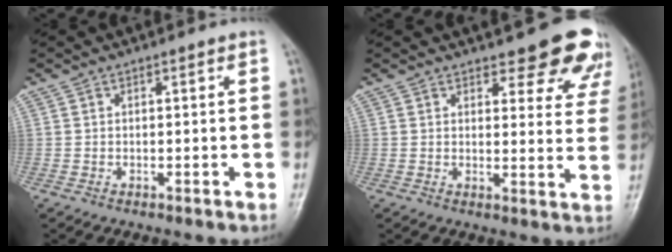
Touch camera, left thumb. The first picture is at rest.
{"total": 12.0, "force": [9.8, 4.4, 5.3], "torque": [-0.009, -0.060, 0.097]}